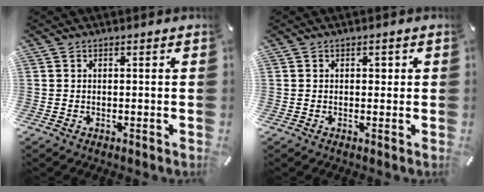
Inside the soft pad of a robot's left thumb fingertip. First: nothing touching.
{"total": 1.5, "force": [0.2, 1.2, 0.9], "torque": [-0.011, 0.004, -0.002]}